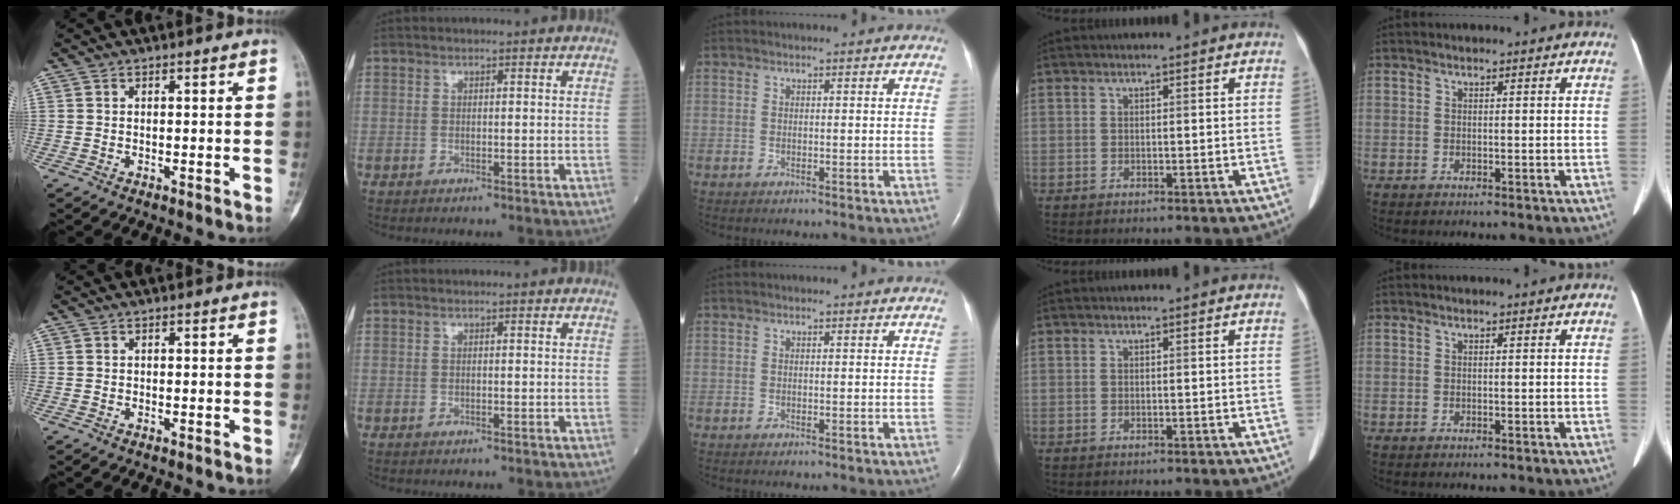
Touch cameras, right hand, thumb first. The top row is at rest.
{}